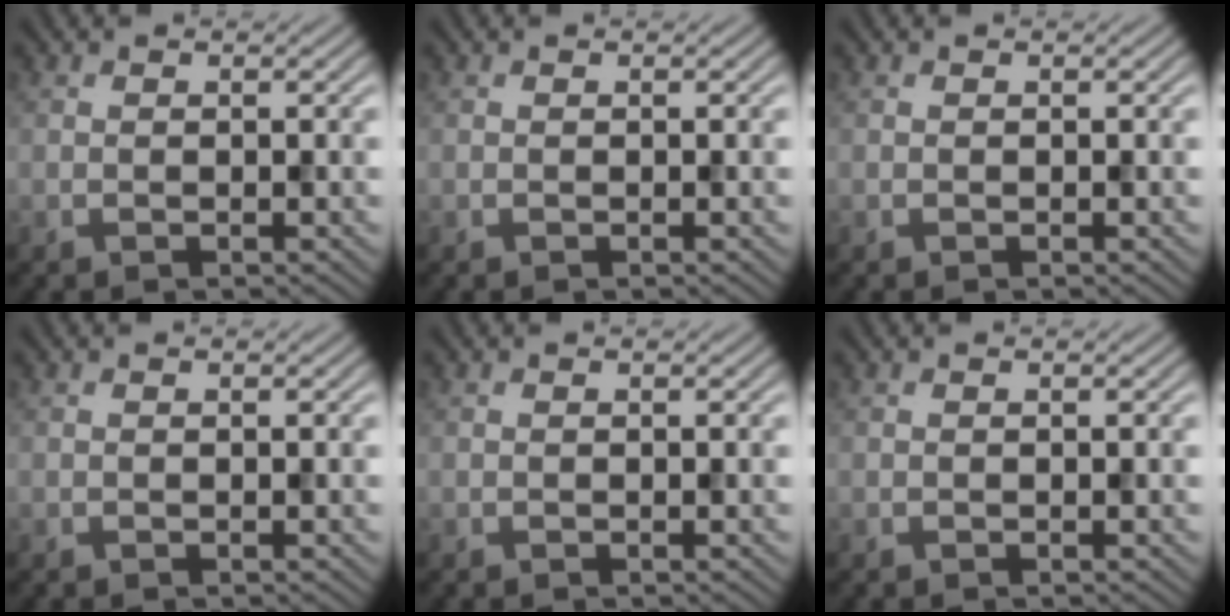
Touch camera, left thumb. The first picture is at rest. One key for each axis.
{"total": 0.0}
{"total": 0.0}
{"total": 0.0}
{"total": 0.0}
{"total": 0.0}